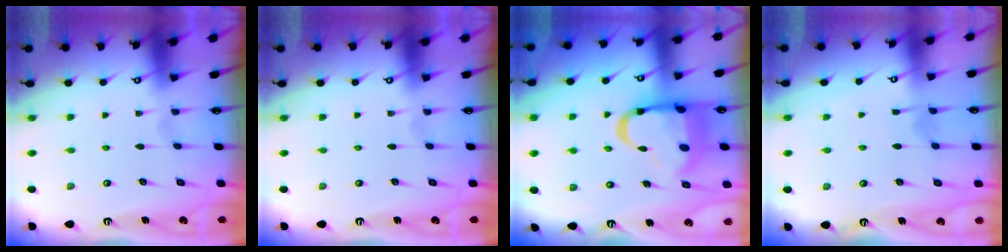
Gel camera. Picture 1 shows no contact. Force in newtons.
{"total": 0.0}
{"total": 16.4, "press": 16.3, "slide": 1.8}
{"total": 5.3, "press": 5.3, "slide": 0.6}